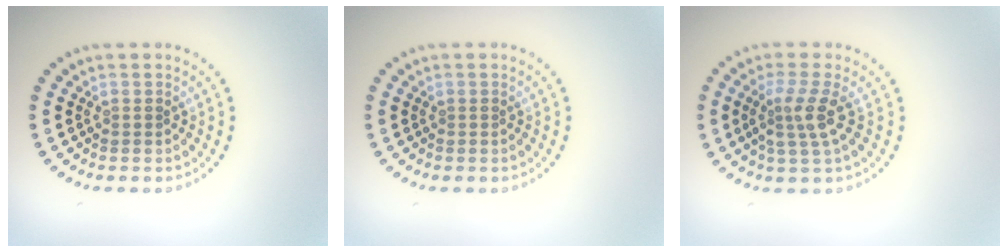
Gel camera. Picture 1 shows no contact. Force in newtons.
{"total": 0.0}
{"total": 2.9, "press": 2.3, "slide": 1.8}